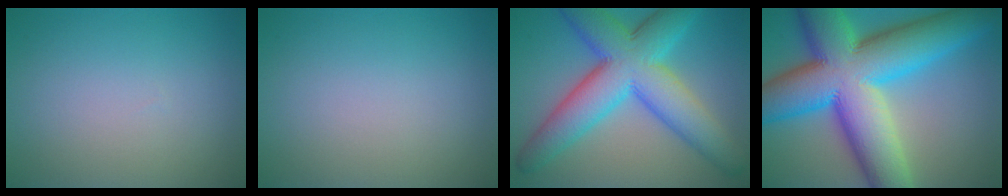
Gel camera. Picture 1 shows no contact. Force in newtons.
{"total": 0.0}
{"total": 11.0, "press": 11.0, "slide": 0.1}
{"total": 18.0, "press": 18.0, "slide": 0.6}